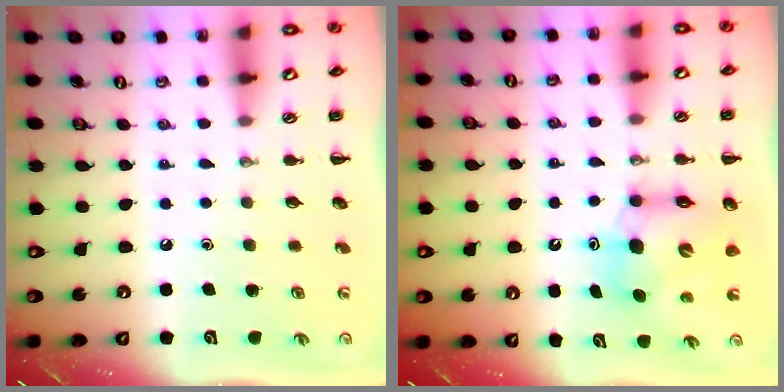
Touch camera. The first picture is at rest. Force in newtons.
{"total": 8.8, "press": 8.6, "slide": 2.0}